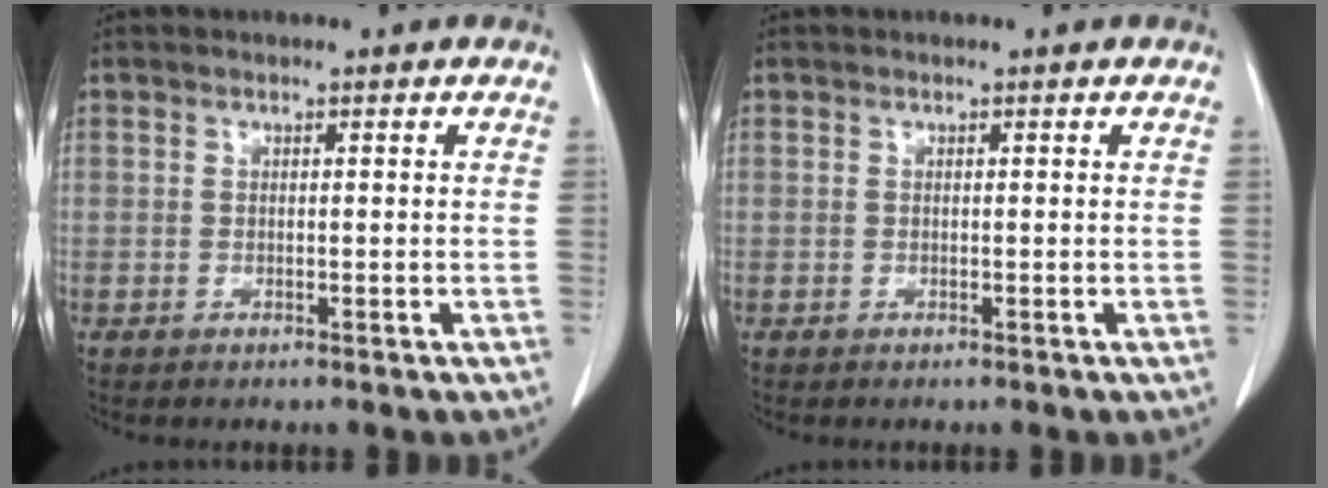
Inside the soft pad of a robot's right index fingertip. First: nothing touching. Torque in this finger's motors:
{"motor_torque": [0.00, 0.00, 0.00, 0.00]}